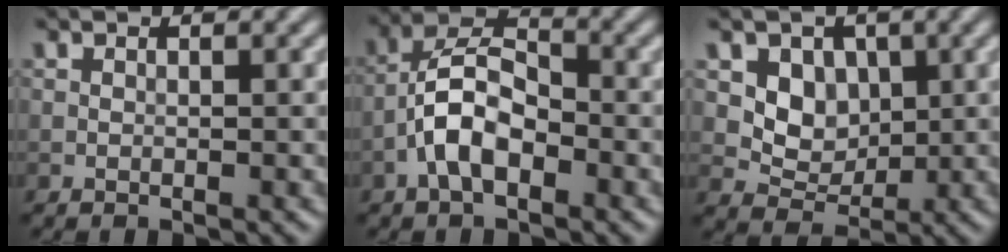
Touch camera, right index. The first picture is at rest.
{"total": 5.4, "force": [-2.3, 2.6, 4.1], "torque": [-0.073, 0.016, -0.050]}
{"total": 4.0, "force": [0.9, 3.3, 2.1], "torque": [-0.038, -0.011, 0.018]}